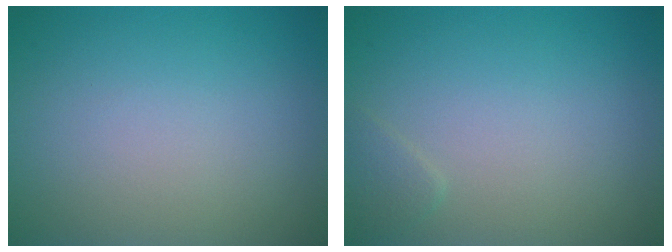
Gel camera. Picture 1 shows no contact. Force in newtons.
{"total": 0.9, "press": 0.9, "slide": 0.1}